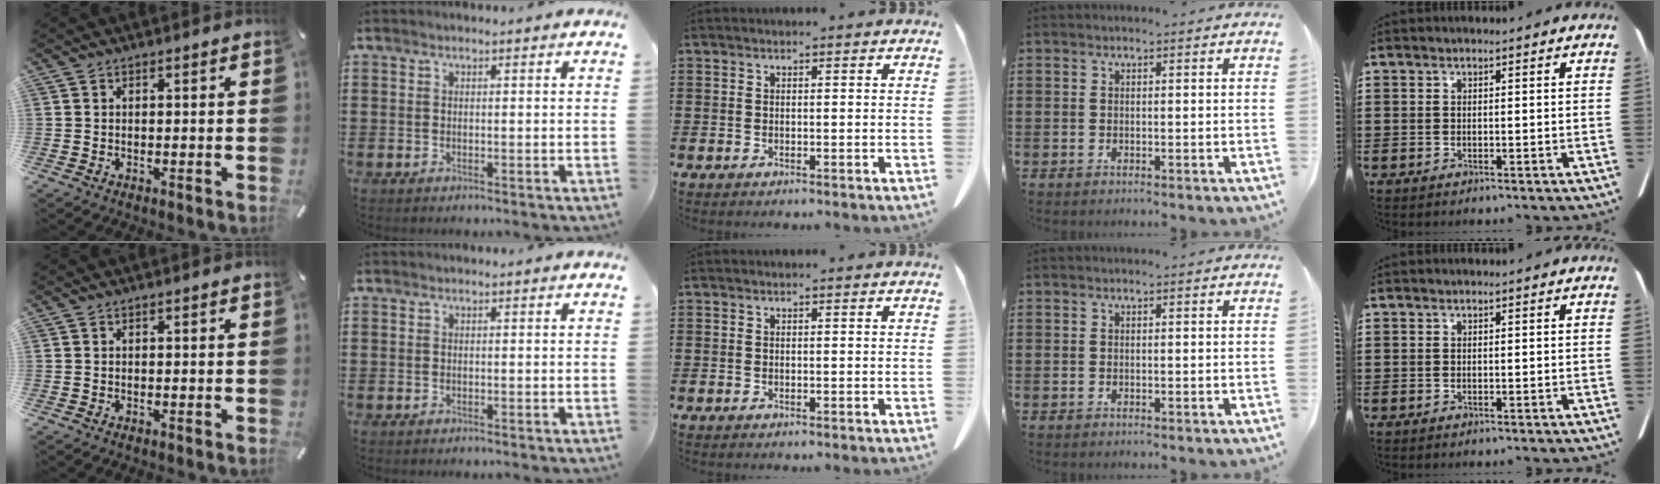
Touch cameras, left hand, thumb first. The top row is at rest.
{}